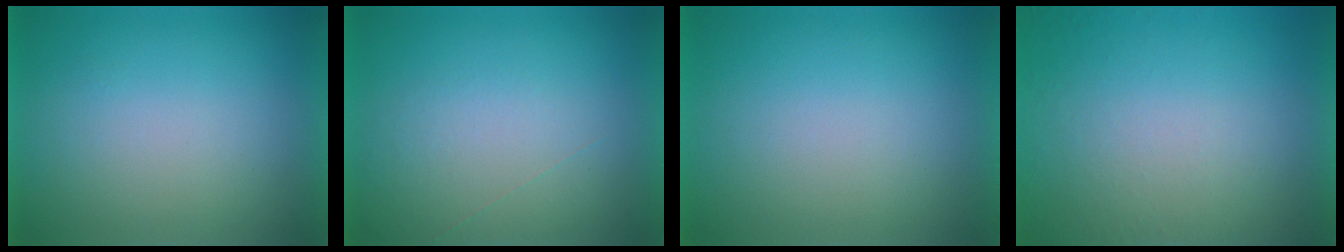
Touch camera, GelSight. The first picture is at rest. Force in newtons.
{"total": 1.0}
{"total": 0.0}
{"total": 4.7}